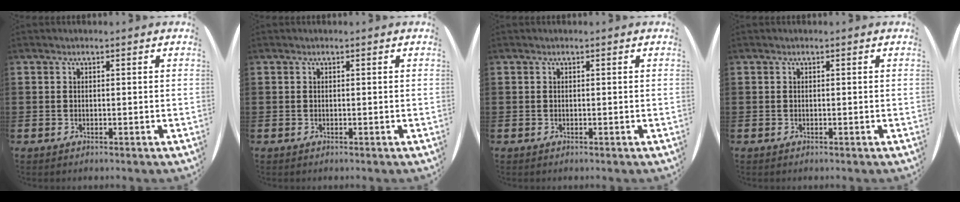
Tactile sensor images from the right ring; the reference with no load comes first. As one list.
[{"total": 0.0}, {"total": 0.0}, {"total": 0.0}]